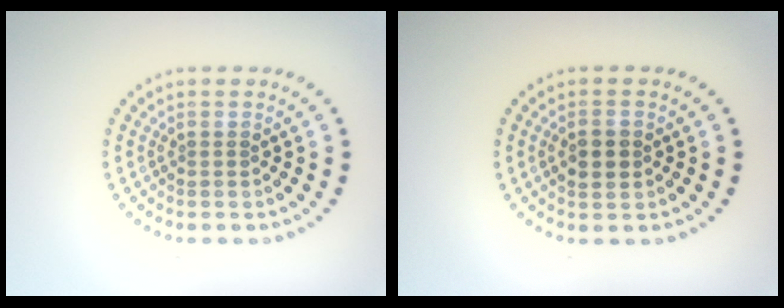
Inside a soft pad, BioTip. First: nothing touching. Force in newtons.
{"total": 2.1, "press": 2.1, "slide": 0.1}